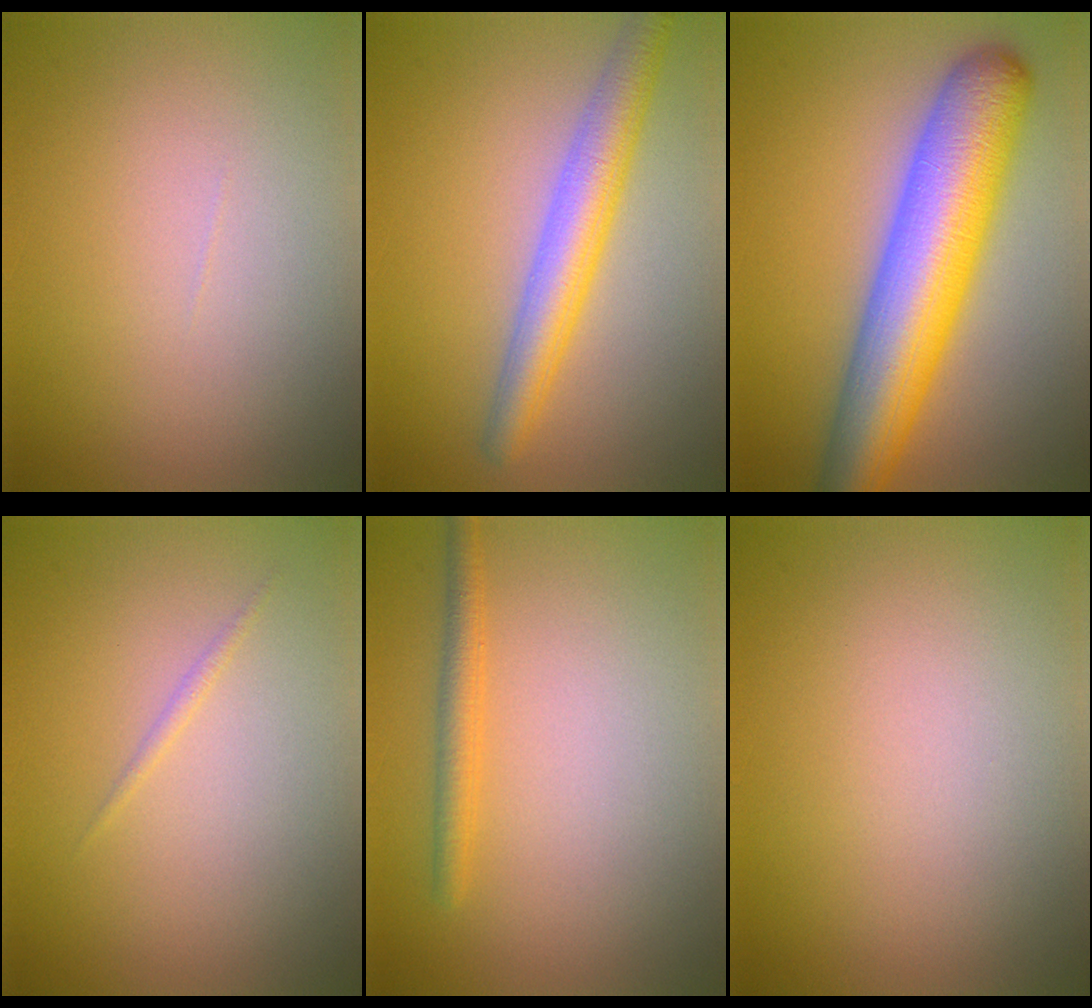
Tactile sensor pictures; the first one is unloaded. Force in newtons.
{"total": 4.6, "press": 4.6, "slide": 0.2}
{"total": 10.7, "press": 10.7, "slide": 0.3}
{"total": 0.5, "press": 0.5, "slide": 0.1}
{"total": 2.0, "press": 2.0, "slide": 0.1}
{"total": 0.0}